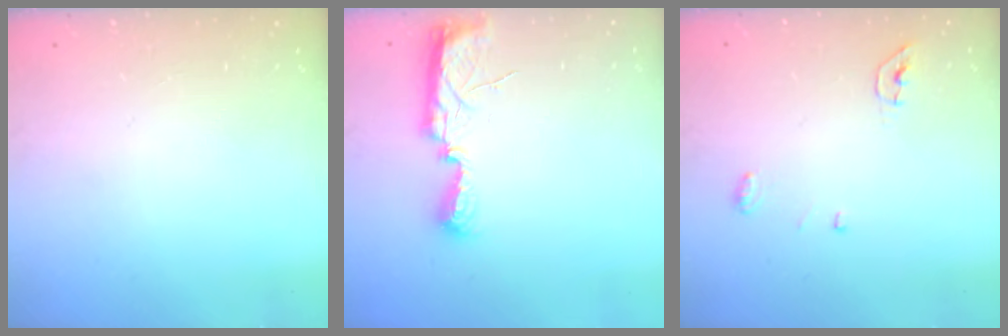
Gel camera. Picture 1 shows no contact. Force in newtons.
{"total": 10.5, "press": 9.0, "slide": 5.3}
{"total": 4.4, "press": 4.3, "slide": 0.8}